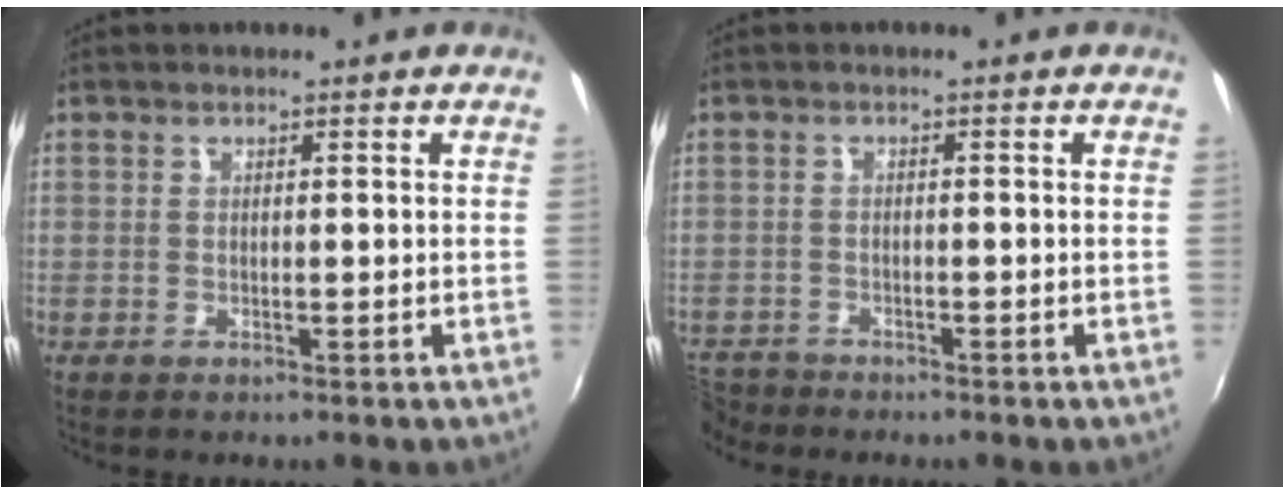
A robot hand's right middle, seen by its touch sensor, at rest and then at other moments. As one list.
[{"total": 5.3, "force": [-4.8, 2.1, 0.7], "torque": [-0.040, -0.014, -0.093]}]